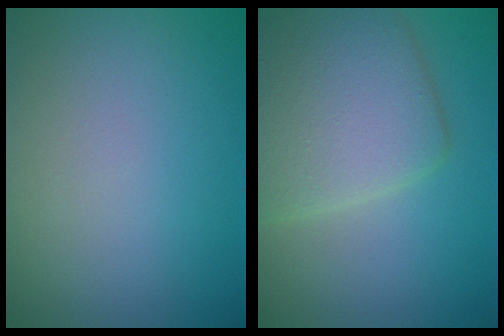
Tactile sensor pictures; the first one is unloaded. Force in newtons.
{"total": 6.2, "press": 6.2, "slide": 0.1}